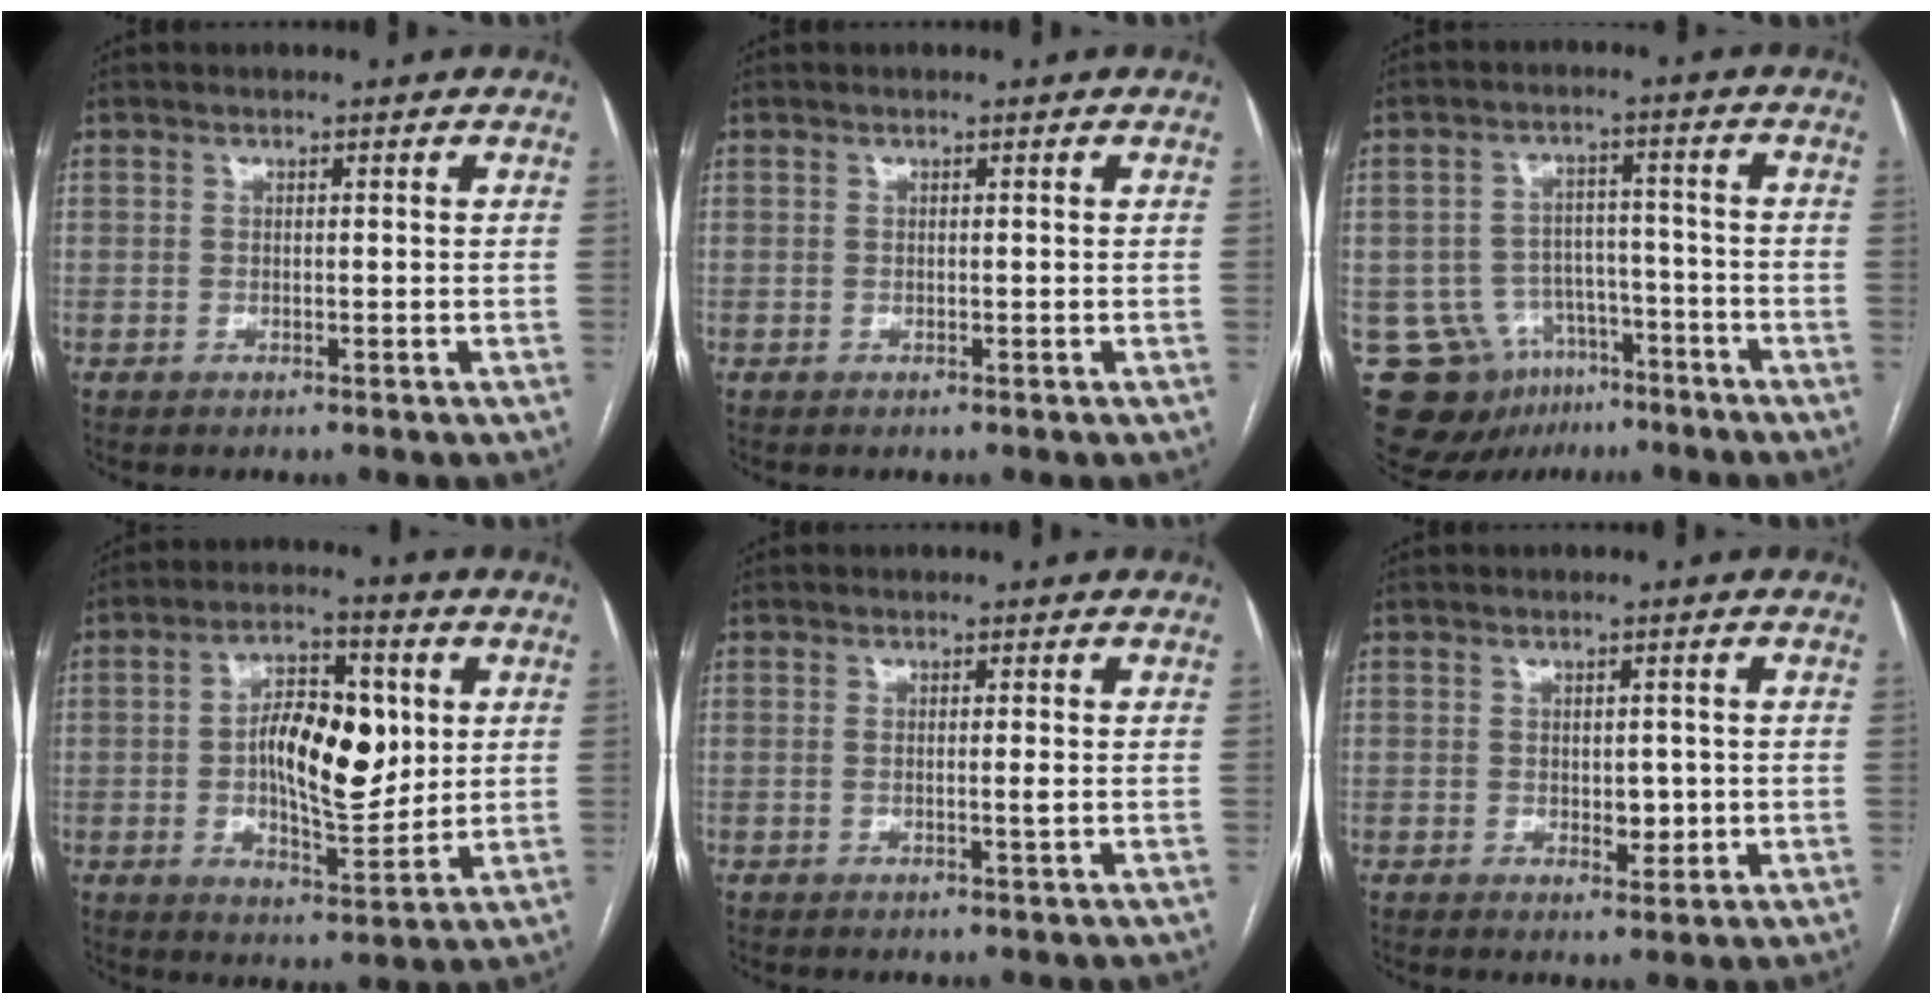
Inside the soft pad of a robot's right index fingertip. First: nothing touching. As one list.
[{"total": 0.0}, {"total": 11.5, "force": [-6.7, 8.7, 3.4], "torque": [-0.057, 0.033, -0.097]}, {"total": 12.5, "force": [1.3, 5.0, 11.4], "torque": [-0.193, 0.013, 0.024]}, {"total": 1.3, "force": [-0.2, -0.2, 1.3], "torque": [-0.023, -0.003, -0.003]}, {"total": 3.1, "force": [-0.2, 1.9, 2.4], "torque": [-0.026, -0.001, 0.004]}]